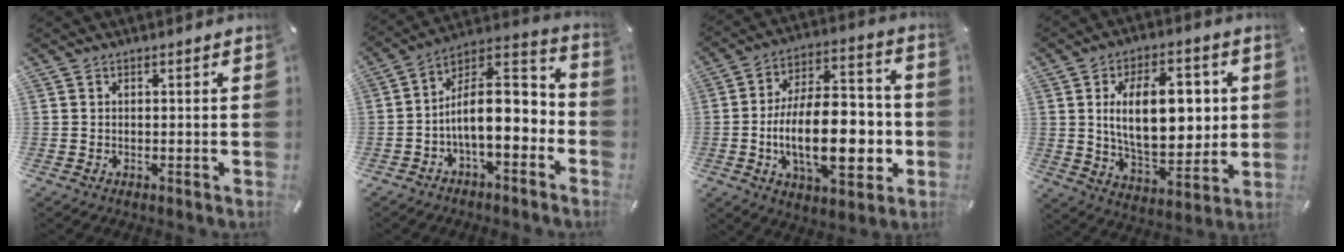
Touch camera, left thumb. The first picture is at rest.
{"total": 13.1, "force": [-2.7, 7.0, 10.7], "torque": [-0.174, -0.001, -0.044]}
{"total": 22.8, "force": [-4.2, 11.9, 19.0], "torque": [-0.319, -0.002, -0.068]}
{"total": 18.7, "force": [2.9, 10.5, 15.2], "torque": [-0.250, 0.000, 0.044]}